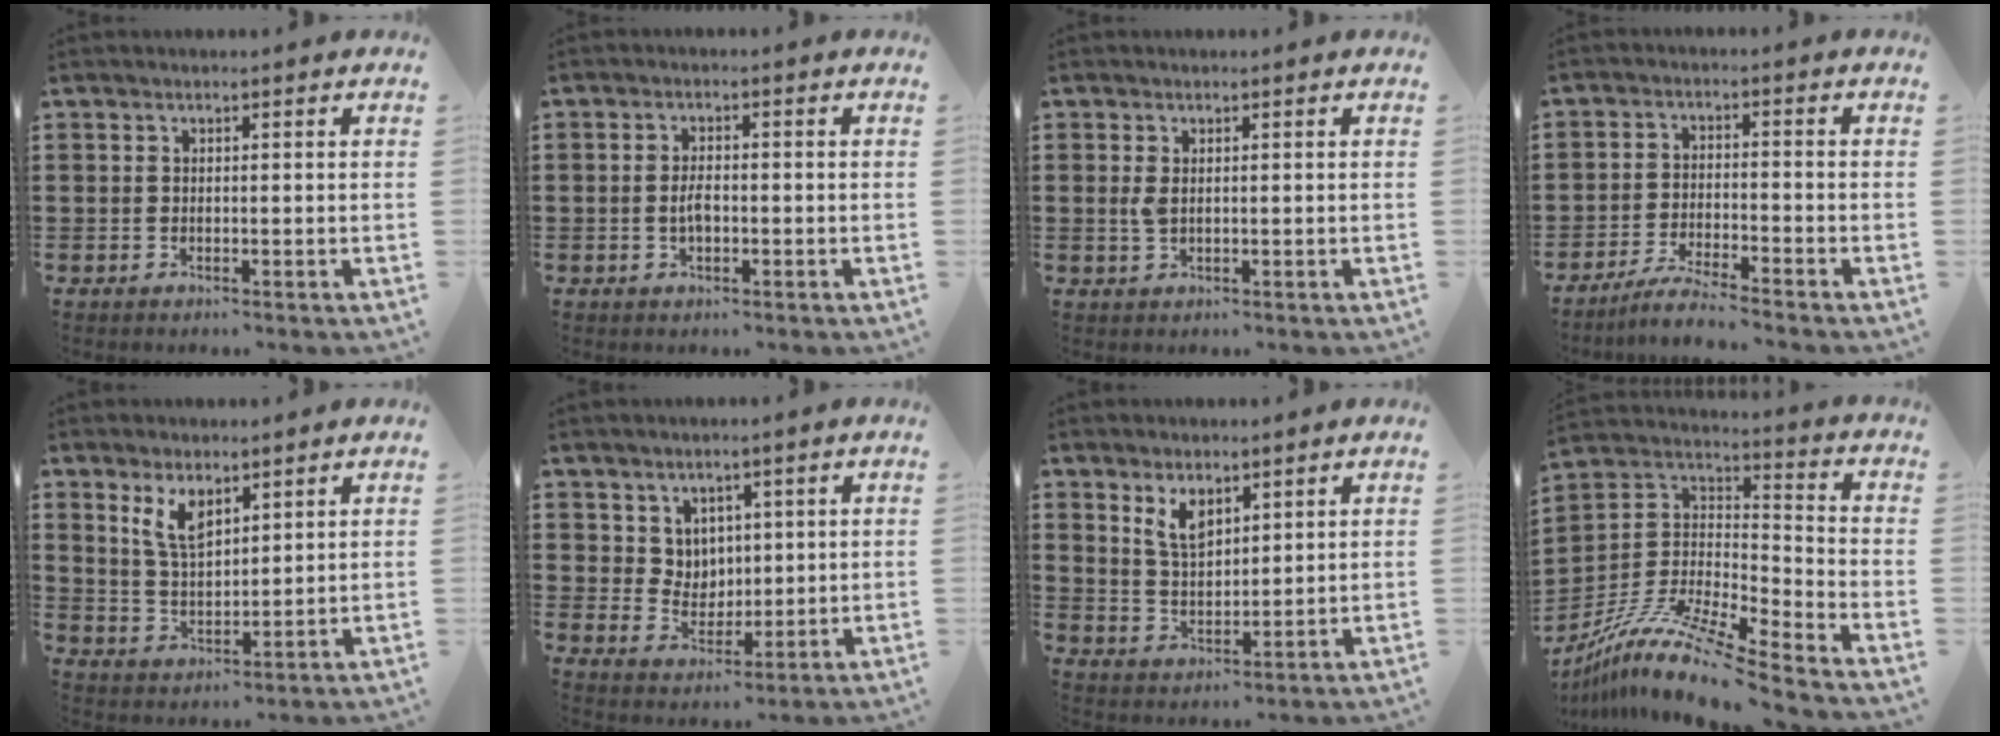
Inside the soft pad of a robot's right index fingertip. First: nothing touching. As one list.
[{"total": 2.9, "force": [-0.4, 1.3, 2.5], "torque": [-0.048, 0.003, -0.008]}, {"total": 1.9, "force": [0.4, 0.9, 1.6], "torque": [-0.043, 0.002, 0.004]}, {"total": 4.3, "force": [-4.0, -0.3, 1.4], "torque": [-0.040, -0.009, -0.082]}, {"total": 6.0, "force": [3.6, 2.5, 4.0], "torque": [-0.088, -0.002, 0.066]}, {"total": 4.8, "force": [2.8, 3.8, 0.6], "torque": [-0.034, 0.004, 0.053]}, {"total": 5.1, "force": [3.3, 2.4, 3.1], "torque": [-0.070, 0.000, 0.059]}, {"total": 11.4, "force": [-9.5, 0.6, 6.4], "torque": [-0.134, 0.000, -0.192]}]